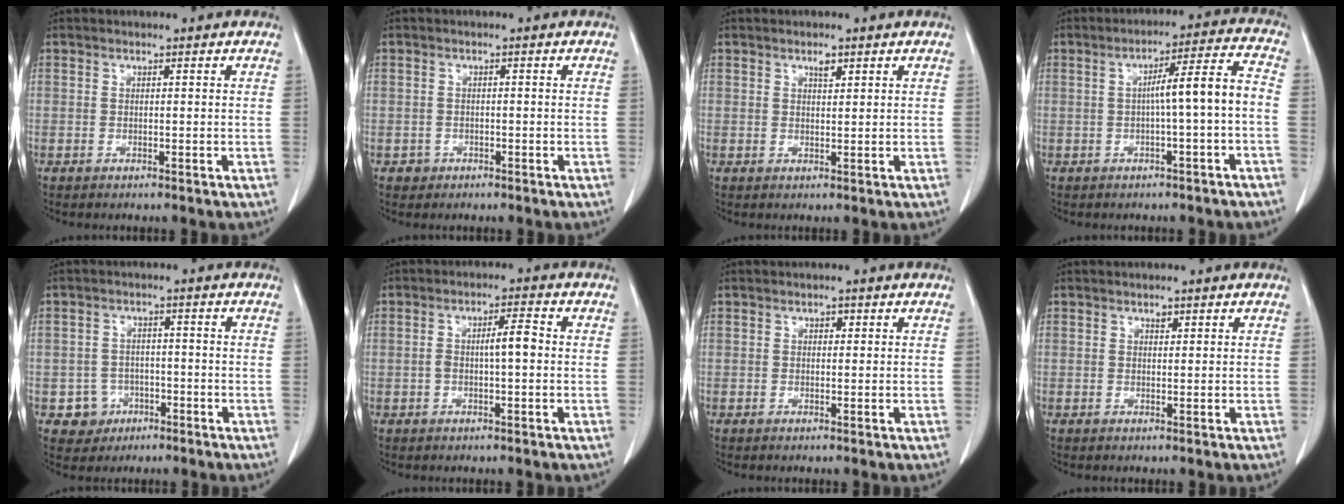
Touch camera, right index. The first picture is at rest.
{"total": 1.5, "force": [-0.8, 1.3, -0.1], "torque": [0.002, 0.007, -0.013]}
{"total": 1.5, "force": [1.0, 0.5, 1.0], "torque": [-0.016, -0.002, 0.016]}
{"total": 7.4, "force": [-1.2, -0.2, 7.3], "torque": [-0.110, 0.024, -0.015]}
{"total": 4.5, "force": [-1.9, 4.1, 0.2], "torque": [0.005, 0.015, -0.025]}
{"total": 4.3, "force": [-0.1, 0.8, 4.2], "torque": [-0.078, 0.015, -0.001]}
{"total": 0.8, "force": [0.3, 0.6, 0.5], "torque": [-0.005, 0.001, 0.003]}
{"total": 0.8, "force": [0.5, 0.5, 0.4], "torque": [-0.006, -0.004, 0.008]}